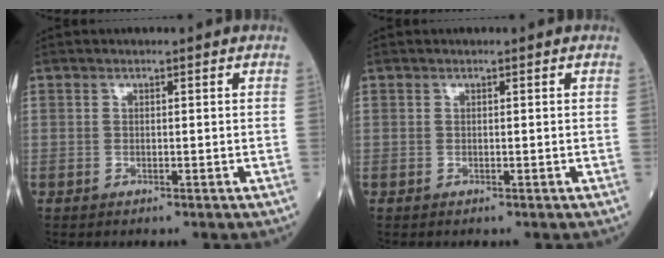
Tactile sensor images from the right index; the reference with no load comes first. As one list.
[{"total": 0.0}]